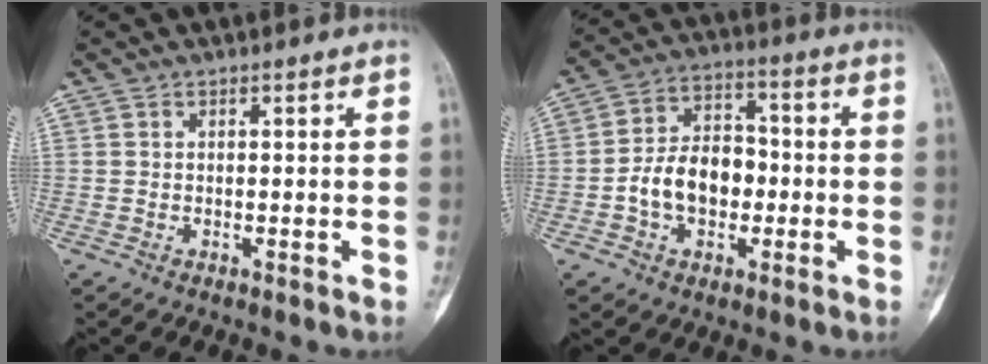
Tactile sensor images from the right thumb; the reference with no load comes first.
{"total": 11.1, "force": [-2.1, 7.8, 7.6], "torque": [-0.109, 0.036, -0.044]}